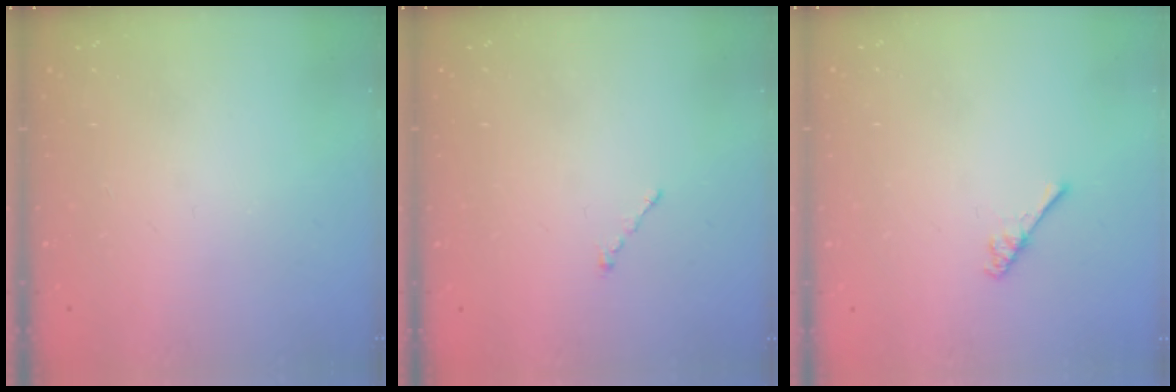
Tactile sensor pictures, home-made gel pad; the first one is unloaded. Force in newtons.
{"total": 0.7, "press": 0.7, "slide": 0.2}
{"total": 2.9, "press": 2.9, "slide": 0.4}